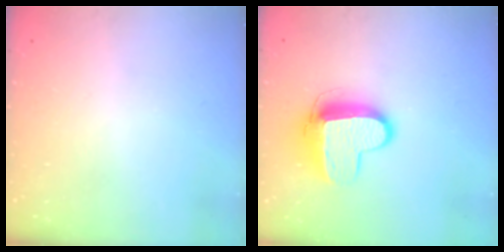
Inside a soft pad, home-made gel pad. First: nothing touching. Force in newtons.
{"total": 11.1, "press": 11.0, "slide": 1.3}